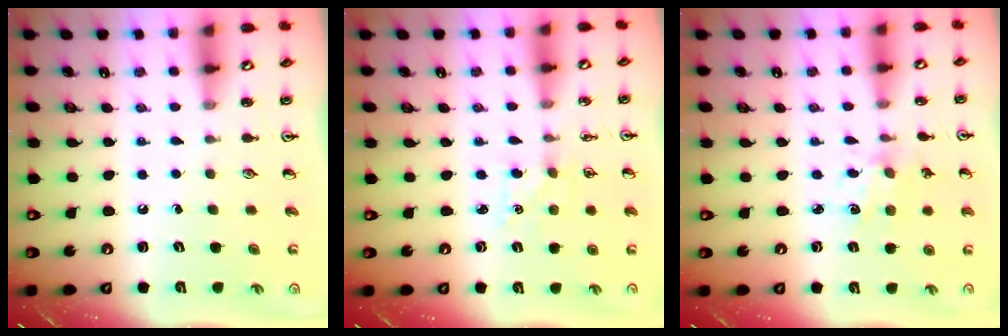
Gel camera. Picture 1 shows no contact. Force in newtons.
{"total": 3.7, "press": 3.6, "slide": 0.4}
{"total": 2.3, "press": 2.3, "slide": 0.4}